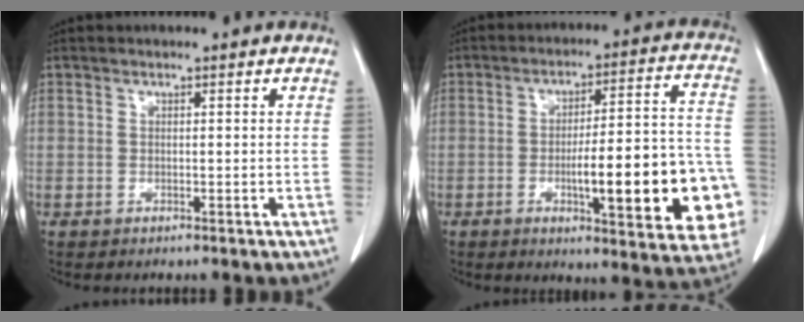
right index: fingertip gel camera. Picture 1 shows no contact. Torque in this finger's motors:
{"motor_torque": [1.89, -0.25, 0.53, 0.20]}